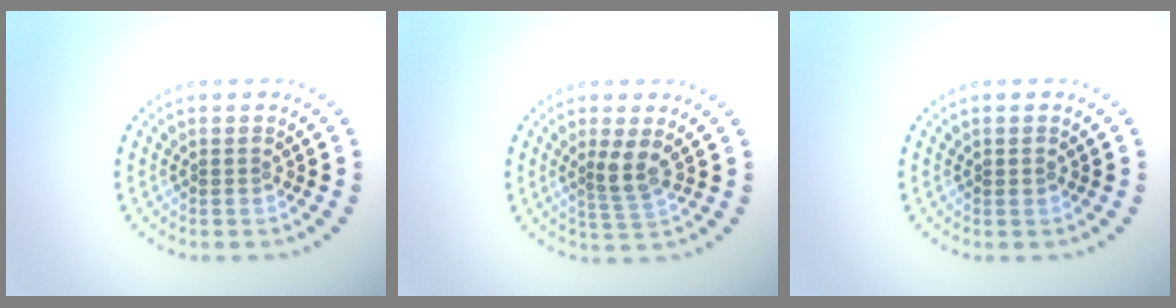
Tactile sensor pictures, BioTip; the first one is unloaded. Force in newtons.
{"total": 2.3, "press": 1.8, "slide": 1.5}
{"total": 0.6, "press": 0.5, "slide": 0.2}